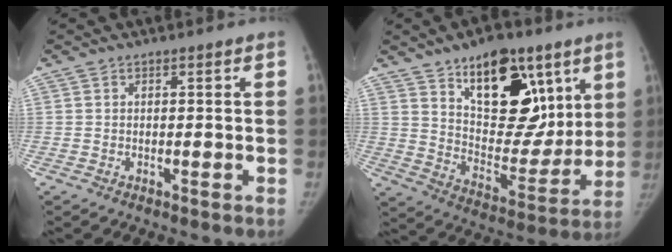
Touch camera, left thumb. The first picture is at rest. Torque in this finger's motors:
{"motor_torque": [2.39, 1.28, 1.29, -1.48, 0.43]}